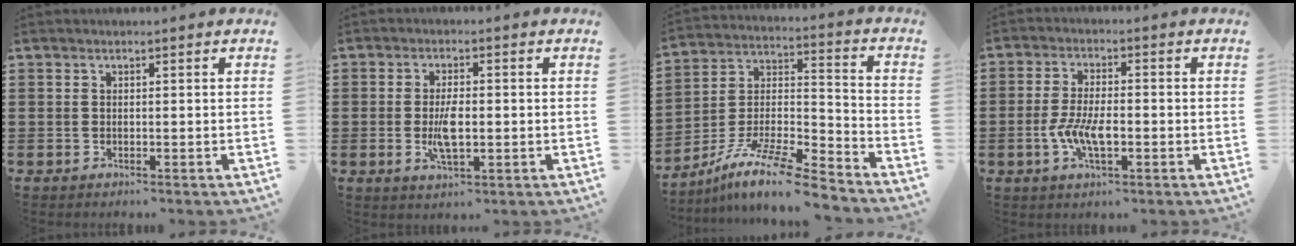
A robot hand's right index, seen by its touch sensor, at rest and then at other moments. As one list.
[{"total": 5.1, "force": [-0.7, 2.0, 4.7], "torque": [-0.096, -0.002, -0.016]}, {"total": 11.5, "force": [-9.4, 1.7, 6.3], "torque": [-0.117, 0.016, -0.186]}, {"total": 6.3, "force": [-1.6, 2.5, 5.6], "torque": [-0.129, -0.004, -0.038]}]